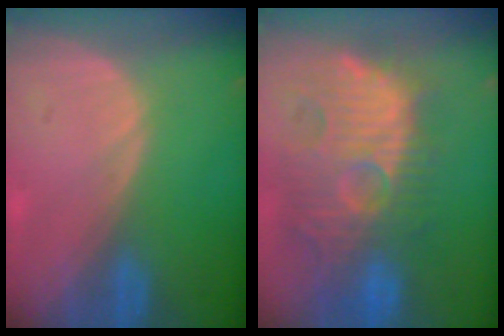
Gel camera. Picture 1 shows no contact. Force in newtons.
{"total": 12.8, "press": 12.2, "slide": 3.9}